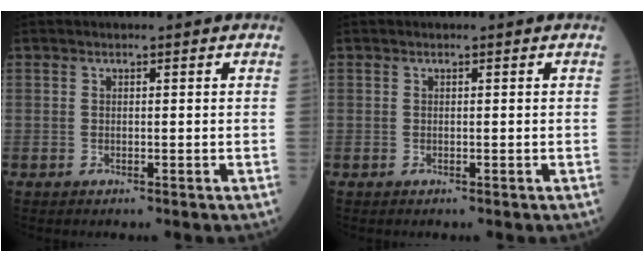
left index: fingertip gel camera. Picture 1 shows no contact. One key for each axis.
{"total": 0.0}